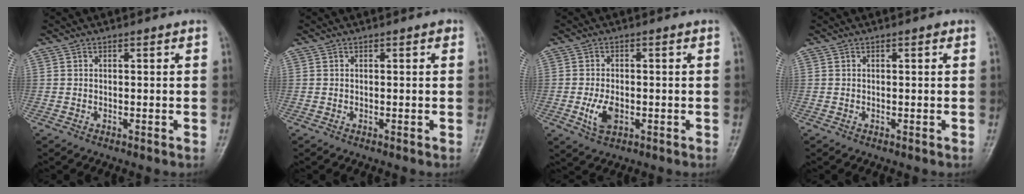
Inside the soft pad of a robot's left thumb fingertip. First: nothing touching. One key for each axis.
{"total": 0.6, "fx": 0.2, "fy": 0.3, "fz": 0.5, "tx": -0.003, "ty": 0.001, "tz": 0.000}
{"total": 4.8, "fx": -1.2, "fy": 2.8, "fz": 3.7, "tx": -0.073, "ty": -0.002, "tz": -0.019}
{"total": 0.6, "fx": 0.3, "fy": 0.3, "fz": 0.5, "tx": -0.005, "ty": 0.001, "tz": 0.001}